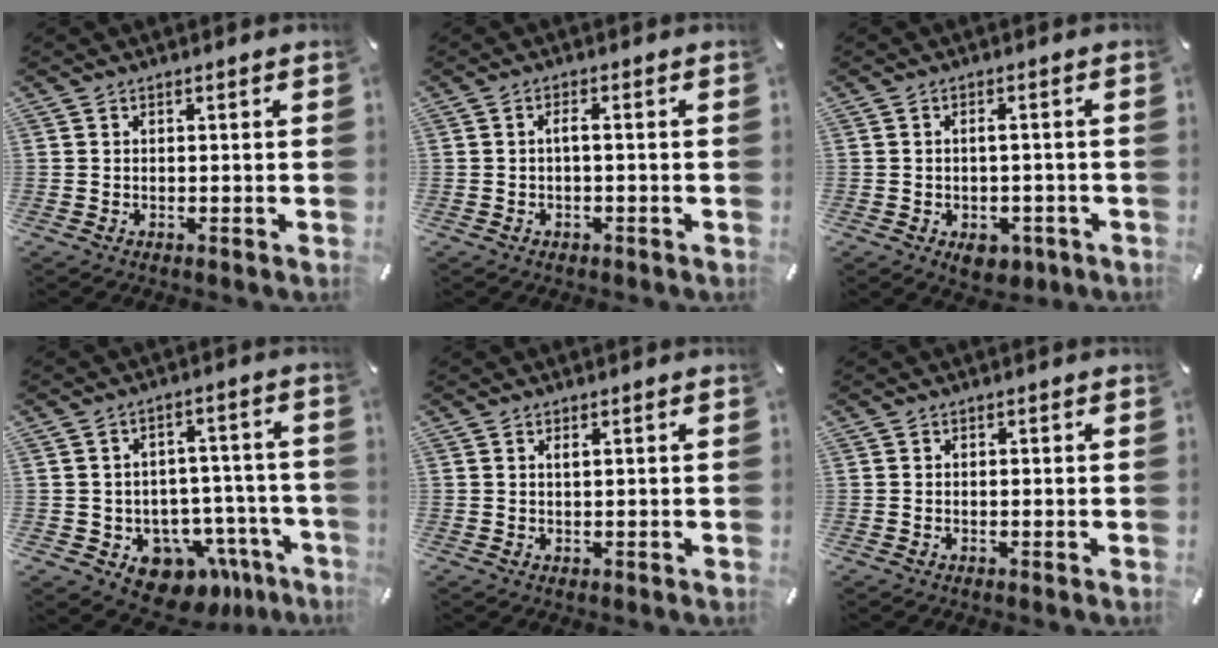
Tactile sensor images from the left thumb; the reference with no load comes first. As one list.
[{"total": 2.1, "force": [-0.4, 0.7, 1.9], "torque": [-0.034, 0.005, -0.010]}, {"total": 4.8, "force": [-1.8, 2.9, 3.4], "torque": [-0.052, 0.012, -0.027]}, {"total": 11.4, "force": [-6.6, 7.9, 4.9], "torque": [-0.047, 0.044, -0.099]}, {"total": 1.0, "force": [0.4, 0.4, 0.9], "torque": [-0.017, 0.001, 0.006]}, {"total": 0.5, "force": [-0.2, 0.3, 0.4], "torque": [-0.007, -0.001, -0.005]}]